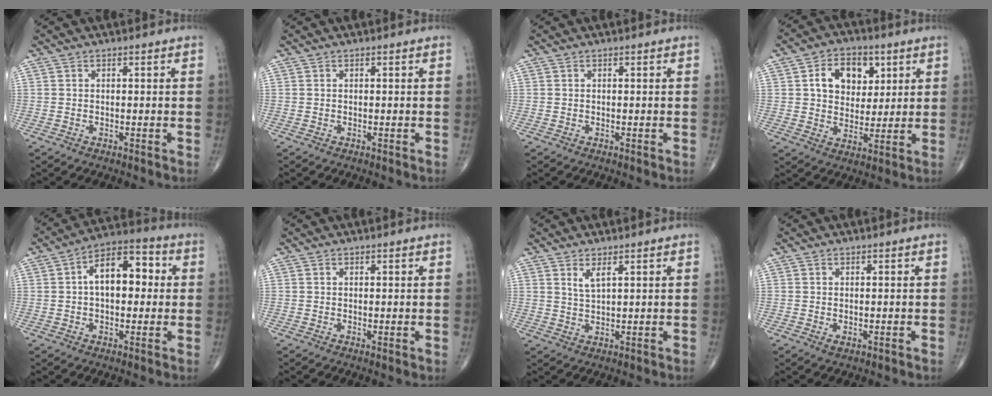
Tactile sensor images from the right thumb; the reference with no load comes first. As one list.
[{"total": 0.0}, {"total": 0.0}, {"total": 11.0, "force": [3.6, 8.0, 6.6], "torque": [-0.063, -0.008, 0.062]}, {"total": 11.8, "force": [1.4, 6.8, 9.6], "torque": [-0.125, 0.030, 0.012]}, {"total": 0.7, "force": [0.3, 0.3, 0.6], "torque": [-0.010, -0.004, 0.004]}, {"total": 2.8, "force": [1.6, 0.8, 2.1], "torque": [-0.042, -0.012, 0.035]}, {"total": 1.0, "force": [-0.1, 0.6, 0.8], "torque": [-0.014, -0.004, 0.001]}]